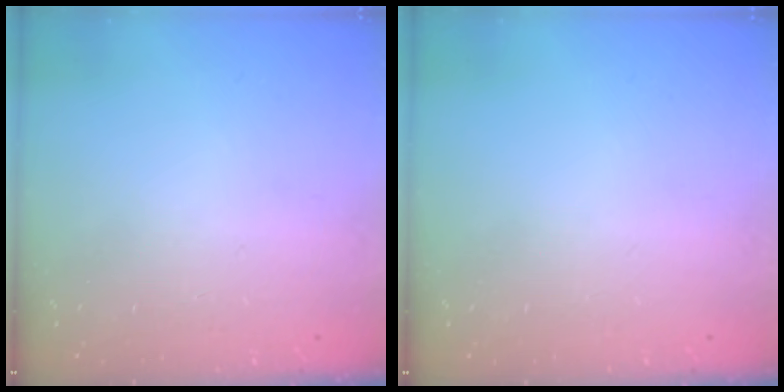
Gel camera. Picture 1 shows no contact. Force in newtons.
{"total": 0.0}